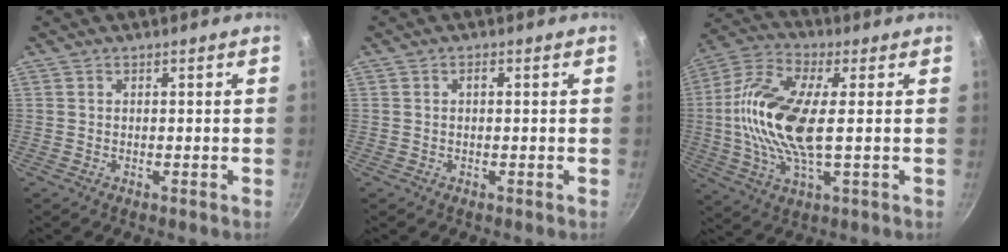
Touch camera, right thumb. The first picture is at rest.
{"total": 0.8, "force": [0.2, 0.2, 0.7], "torque": [-0.017, 0.005, 0.001]}
{"total": 16.7, "force": [1.0, 6.4, 15.3], "torque": [-0.314, 0.012, 0.005]}